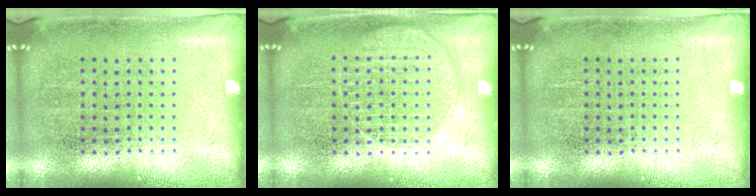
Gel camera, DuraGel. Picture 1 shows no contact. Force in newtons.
{"total": 2.6, "press": 2.6, "slide": 0.4}
{"total": 0.0}